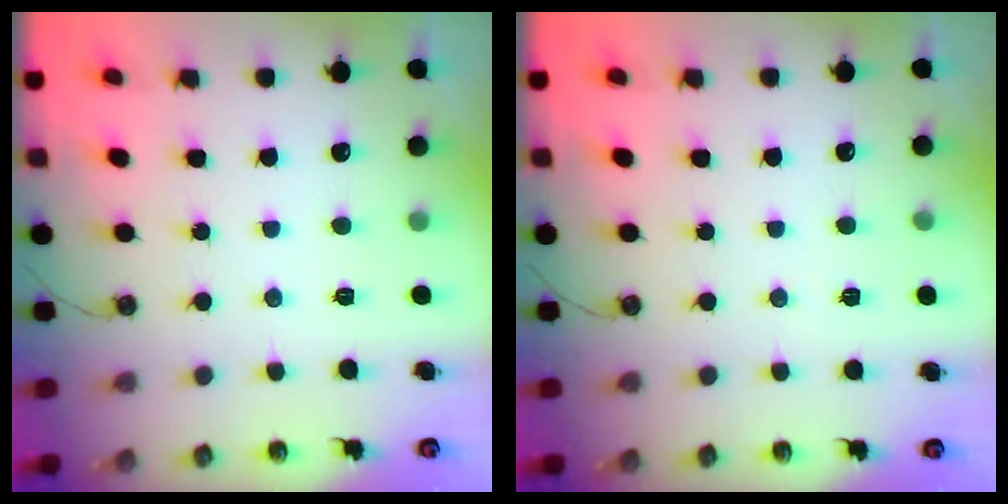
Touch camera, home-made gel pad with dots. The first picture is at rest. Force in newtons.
{"total": 2.2, "press": 1.9, "slide": 1.1}